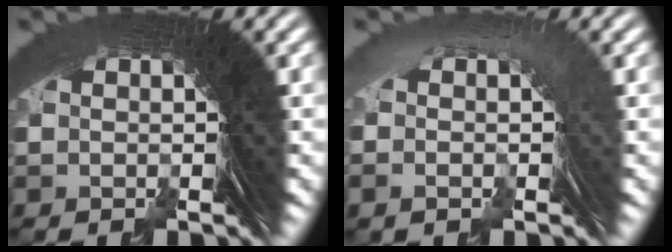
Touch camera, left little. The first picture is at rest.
{"total": 0.6, "force": [-0.3, 0.3, 0.4], "torque": [0.014, 0.013, -0.010]}